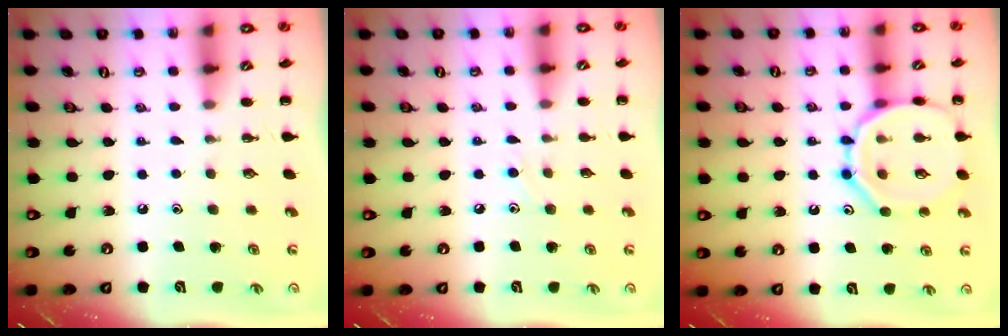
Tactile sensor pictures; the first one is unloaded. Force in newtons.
{"total": 5.6, "press": 5.3, "slide": 1.9}
{"total": 13.5, "press": 13.4, "slide": 1.2}